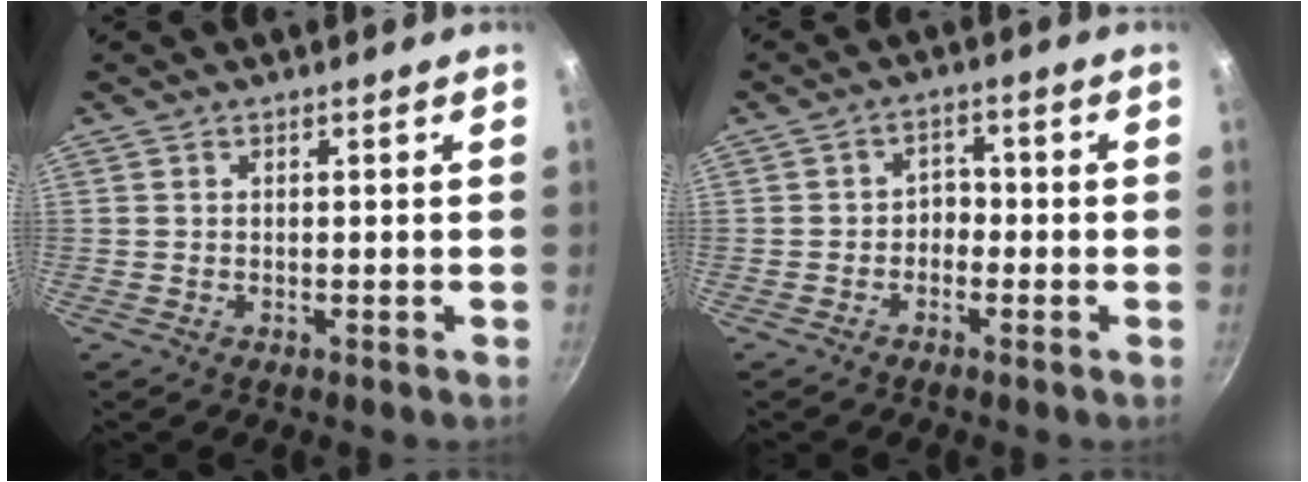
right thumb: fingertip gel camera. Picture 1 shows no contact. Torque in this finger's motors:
{"motor_torque": [-0.15, -0.47, 0.11, 0.12, -0.02]}